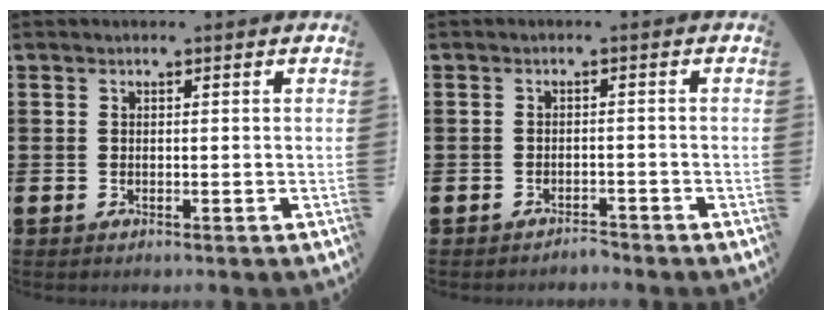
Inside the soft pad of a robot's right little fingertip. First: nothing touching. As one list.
[{"total": 1.5, "force": [-1.5, 0.0, -0.1], "torque": [-0.004, 0.003, -0.032]}]